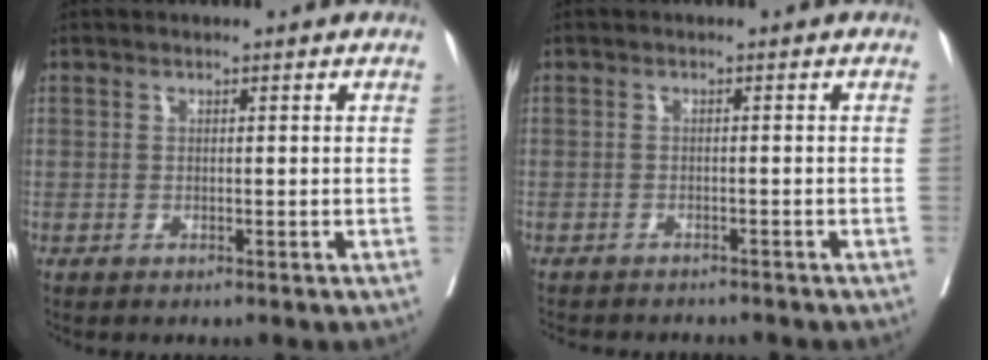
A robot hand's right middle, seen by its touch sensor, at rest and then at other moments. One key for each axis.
{"total": 6.9, "fx": -6.4, "fy": 1.4, "fz": 2.0, "tx": -0.028, "ty": -0.007, "tz": -0.083}